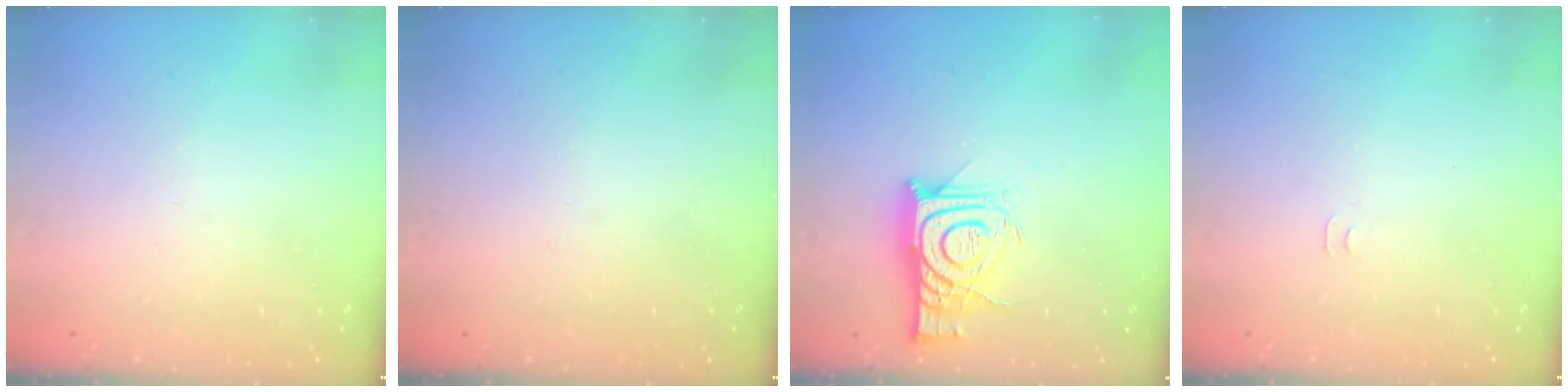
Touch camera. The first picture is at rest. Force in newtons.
{"total": 2.8, "press": 2.8, "slide": 0.4}
{"total": 12.7, "press": 12.6, "slide": 1.1}
{"total": 3.1, "press": 3.0, "slide": 0.5}